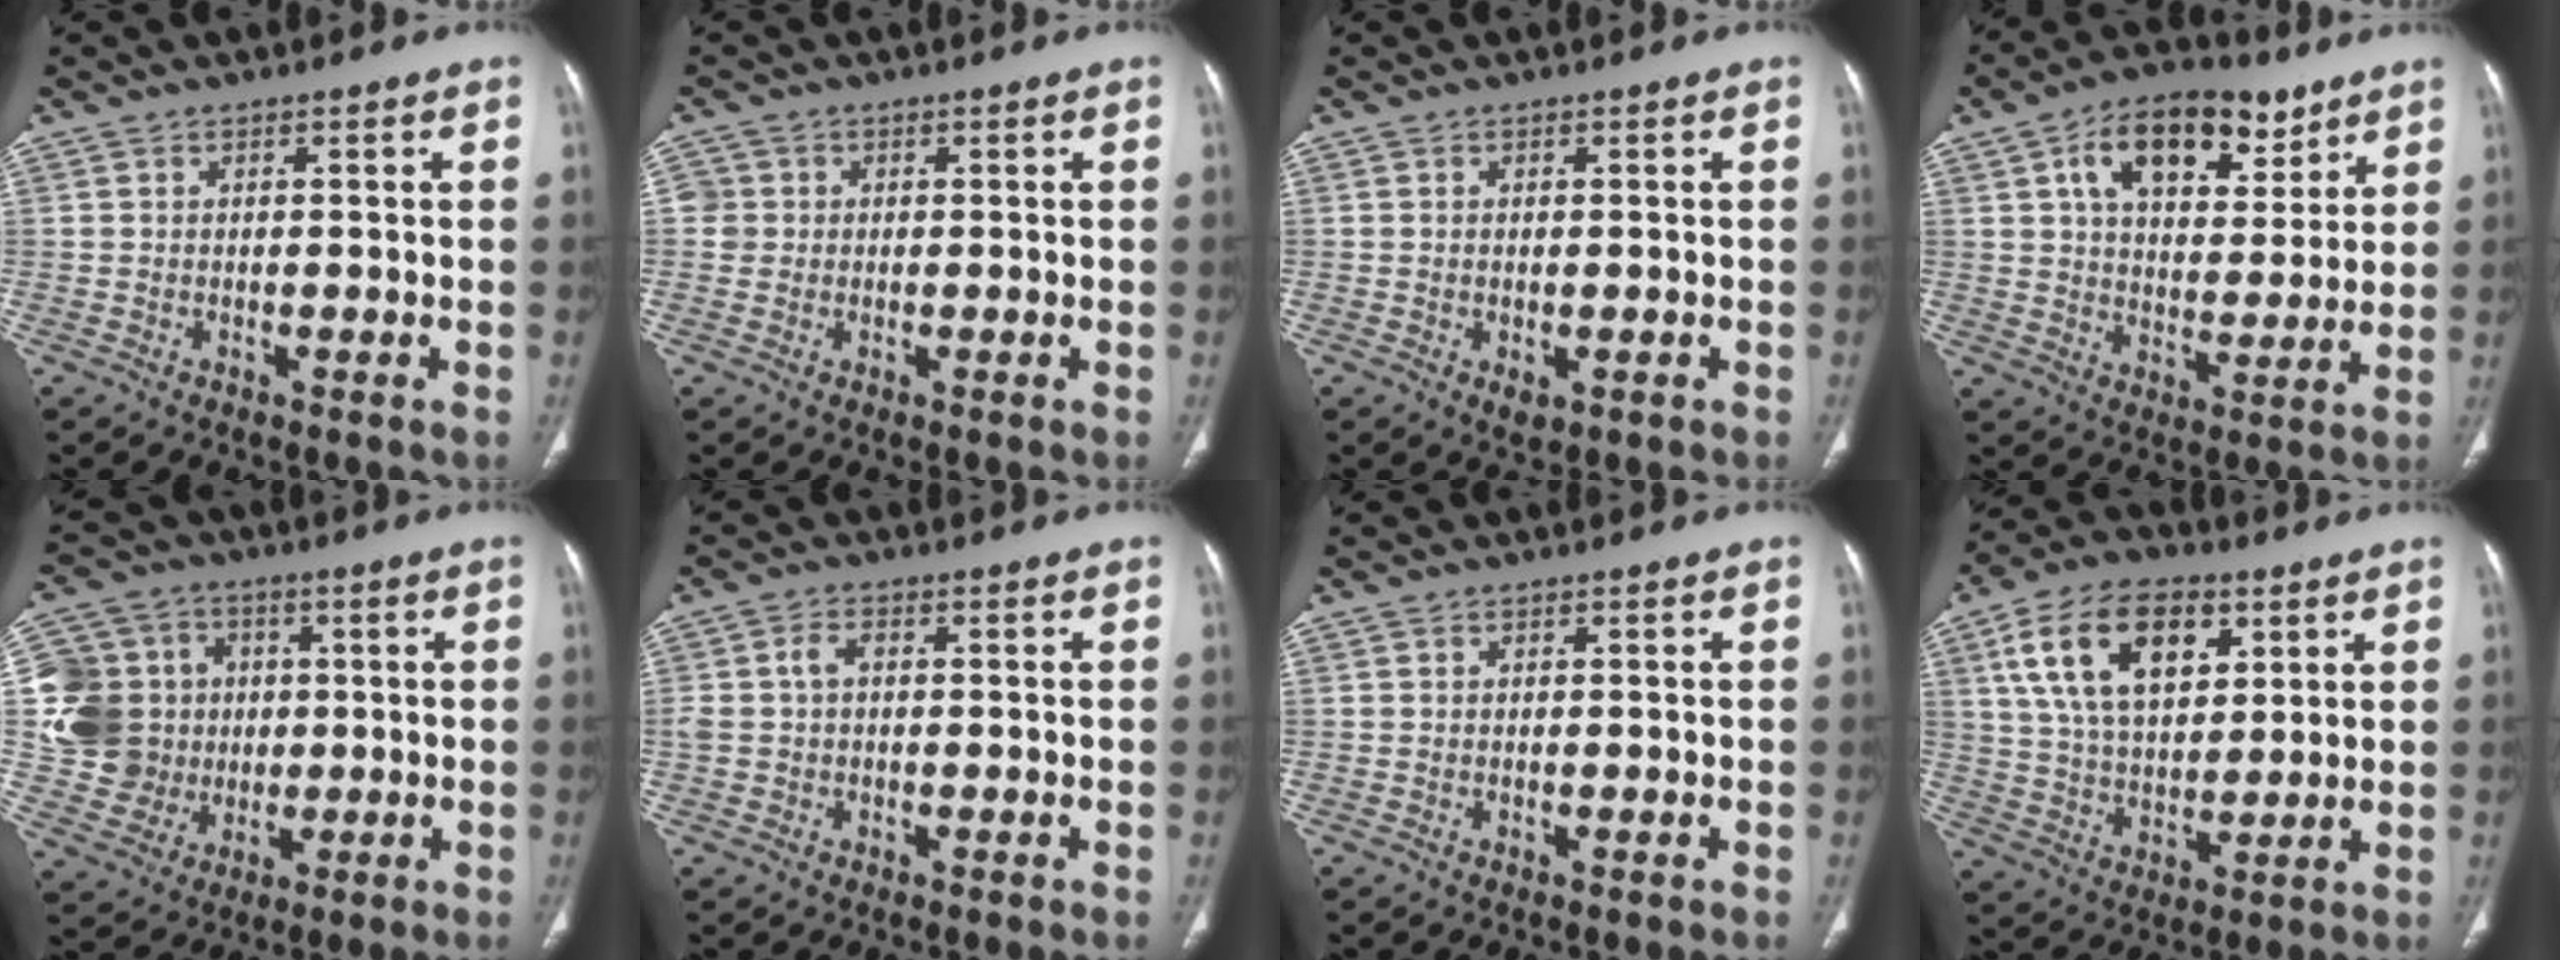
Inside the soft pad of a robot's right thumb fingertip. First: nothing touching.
{"total": 2.6, "force": [0.2, 2.6, 0.2], "torque": [0.014, 0.006, 0.003]}
{"total": 2.0, "force": [-0.6, 1.1, 1.5], "torque": [-0.019, -0.002, -0.005]}
{"total": 16.3, "force": [8.2, 9.4, 10.5], "torque": [-0.125, -0.017, 0.135]}
{"total": 14.6, "force": [0.9, 13.3, 5.8], "torque": [-0.088, 0.016, 0.028]}
{"total": 3.2, "force": [0.2, 2.3, 2.2], "torque": [-0.048, 0.012, 0.004]}
{"total": 0.0}
{"total": 17.4, "force": [7.0, 10.2, 12.2], "torque": [-0.188, -0.014, 0.128]}